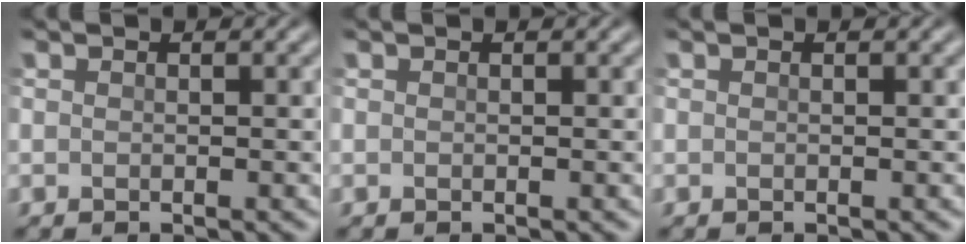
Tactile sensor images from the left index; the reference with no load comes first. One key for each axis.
{"total": 0.0}
{"total": 0.0}